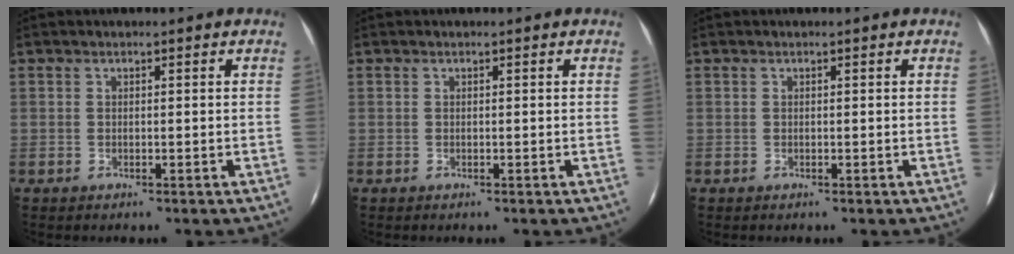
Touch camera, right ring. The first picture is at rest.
{"total": 0.0}
{"total": 0.0}